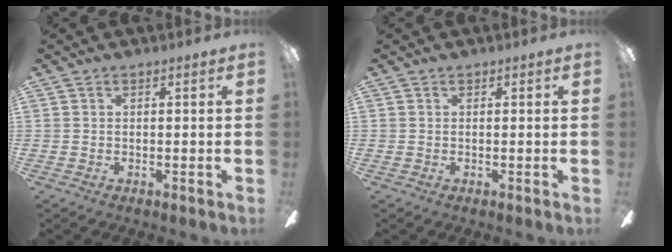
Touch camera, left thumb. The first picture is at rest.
{"total": 0.0}